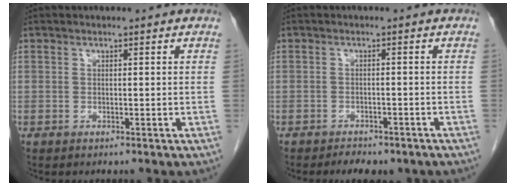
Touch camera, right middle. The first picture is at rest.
{"total": 4.7, "force": [-3.8, 1.9, 2.0], "torque": [-0.027, -0.004, -0.044]}